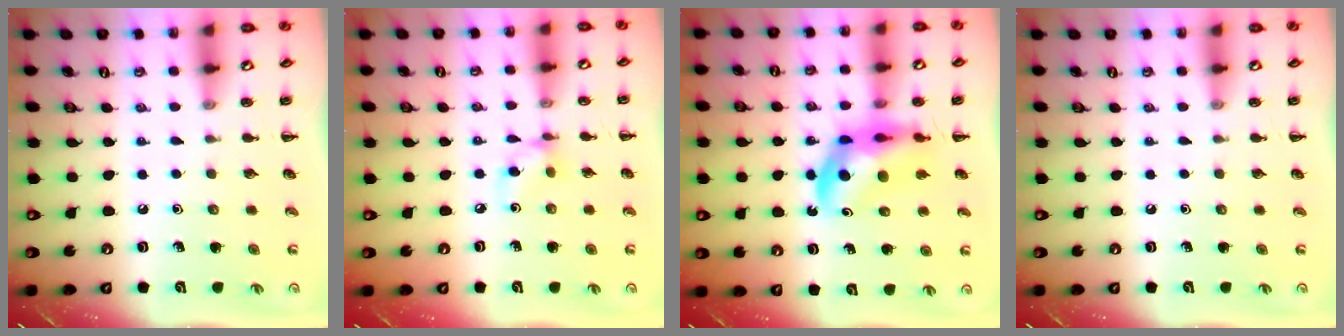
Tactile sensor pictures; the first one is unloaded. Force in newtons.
{"total": 6.0, "press": 6.0, "slide": 0.2}
{"total": 12.1, "press": 11.5, "slide": 3.6}
{"total": 0.0}